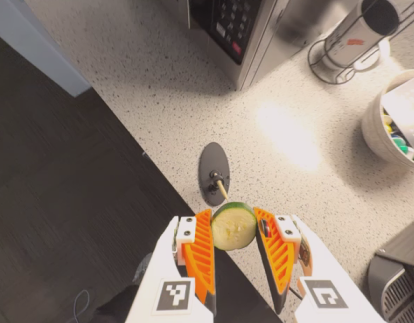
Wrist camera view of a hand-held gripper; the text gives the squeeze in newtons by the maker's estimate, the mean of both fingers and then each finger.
{"total": 10.3, "left": 11.2, "right": 9.4}